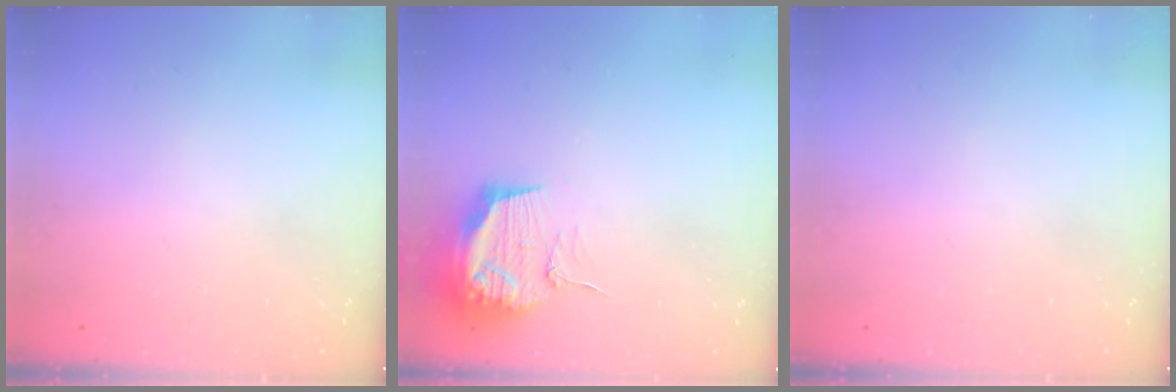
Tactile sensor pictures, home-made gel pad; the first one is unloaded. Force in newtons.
{"total": 16.1, "press": 16.1, "slide": 0.2}
{"total": 0.0}